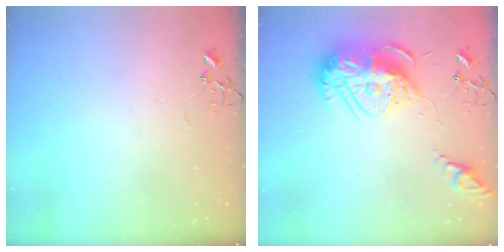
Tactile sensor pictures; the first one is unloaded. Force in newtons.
{"total": 17.0, "press": 16.9, "slide": 1.5}